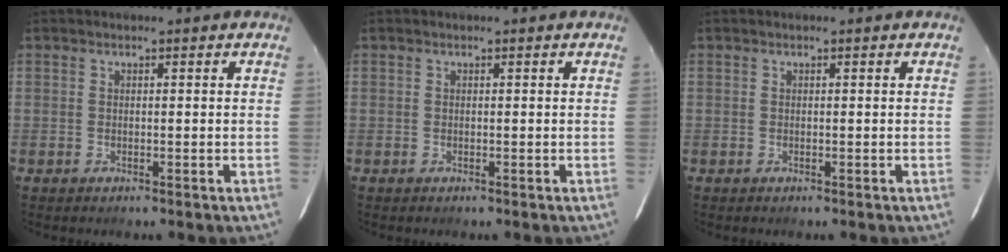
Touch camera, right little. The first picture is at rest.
{"total": 0.0}
{"total": 0.0}